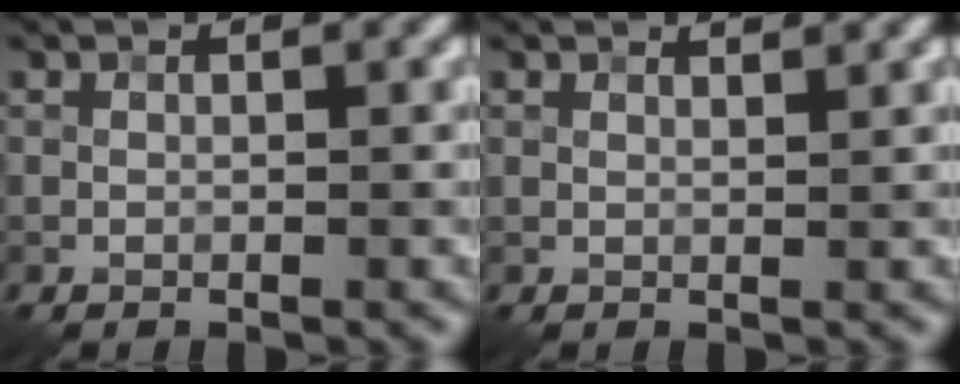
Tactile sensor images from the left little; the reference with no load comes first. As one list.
[{"total": 1.2, "force": [1.1, 0.0, 0.4], "torque": [-0.012, -0.001, 0.012]}]